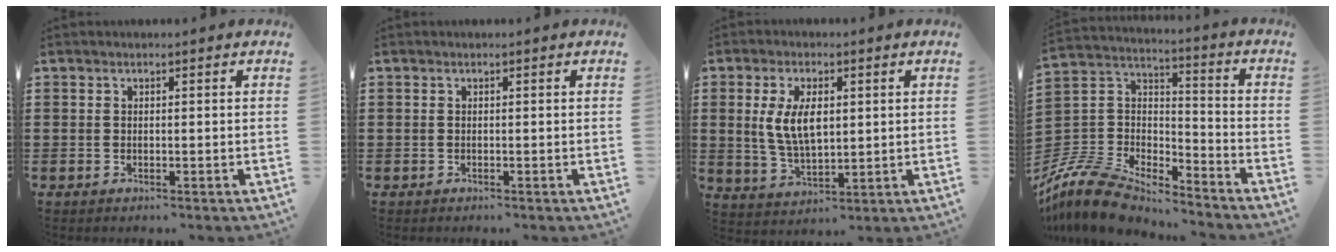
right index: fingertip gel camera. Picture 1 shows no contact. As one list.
[{"total": 0.0}, {"total": 7.5, "force": [1.2, 3.8, 6.3], "torque": [-0.127, 0.006, 0.017]}, {"total": 9.8, "force": [-9.1, 2.6, 2.4], "torque": [-0.081, 0.002, -0.190]}]